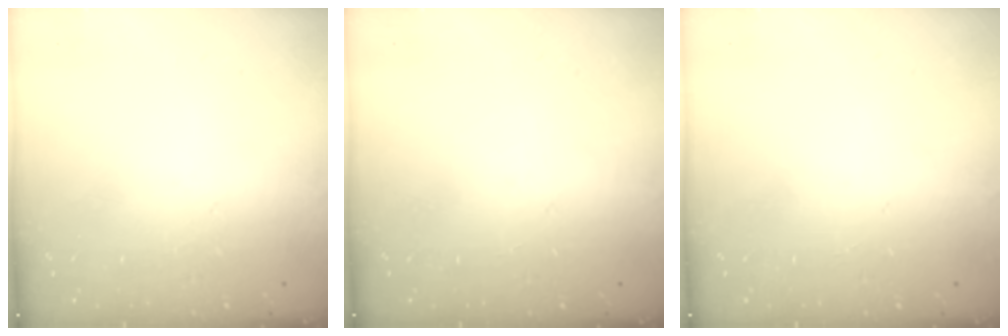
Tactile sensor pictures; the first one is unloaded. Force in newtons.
{"total": 0.0}
{"total": 0.0}